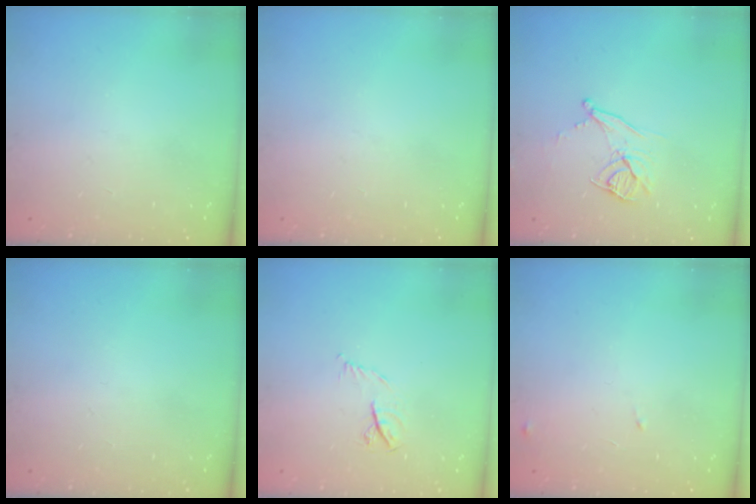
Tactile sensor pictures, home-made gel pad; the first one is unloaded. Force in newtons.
{"total": 0.0}
{"total": 9.7, "press": 9.2, "slide": 3.0}
{"total": 0.0}
{"total": 5.2, "press": 5.1, "slide": 0.8}
{"total": 8.1, "press": 8.1, "slide": 0.6}